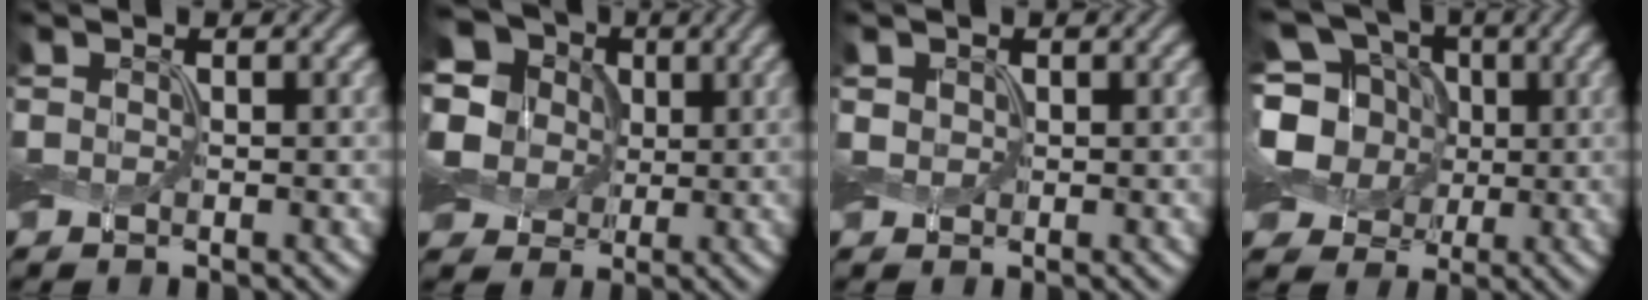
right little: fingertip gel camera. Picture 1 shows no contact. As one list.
[{"total": 10.4, "force": [3.1, 8.9, 4.5], "torque": [-0.134, 0.034, 0.050]}, {"total": 1.0, "force": [0.2, 0.9, 0.3], "torque": [-0.010, 0.002, 0.004]}, {"total": 8.7, "force": [-0.5, 7.5, 4.4], "torque": [-0.108, 0.011, -0.030]}]